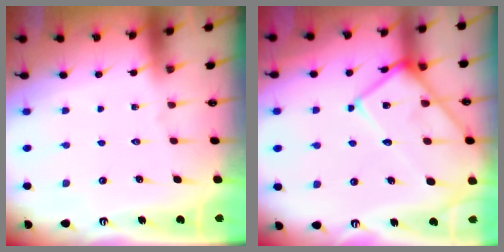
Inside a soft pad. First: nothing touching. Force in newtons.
{"total": 17.2, "press": 17.2, "slide": 1.6}